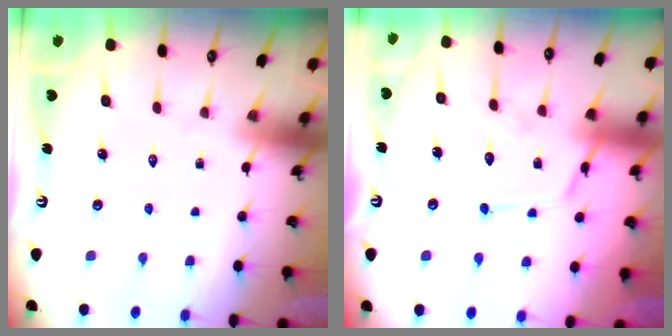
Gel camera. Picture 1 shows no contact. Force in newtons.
{"total": 13.4, "press": 13.3, "slide": 1.2}